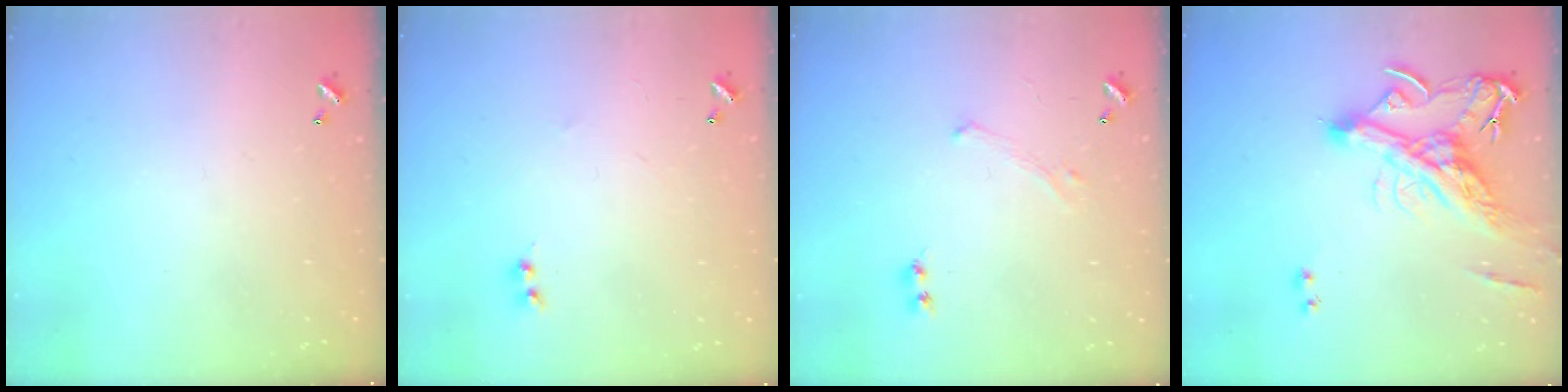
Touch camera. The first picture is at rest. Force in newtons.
{"total": 2.0, "press": 2.0, "slide": 0.5}
{"total": 0.0}
{"total": 11.1, "press": 10.7, "slide": 2.6}